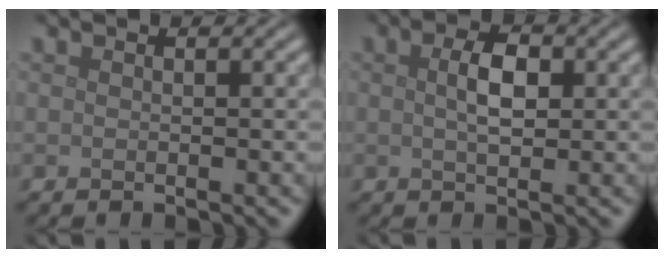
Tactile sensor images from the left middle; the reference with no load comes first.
{"total": 2.9, "force": [0.5, 1.4, 2.5], "torque": [-0.050, 0.003, 0.008]}